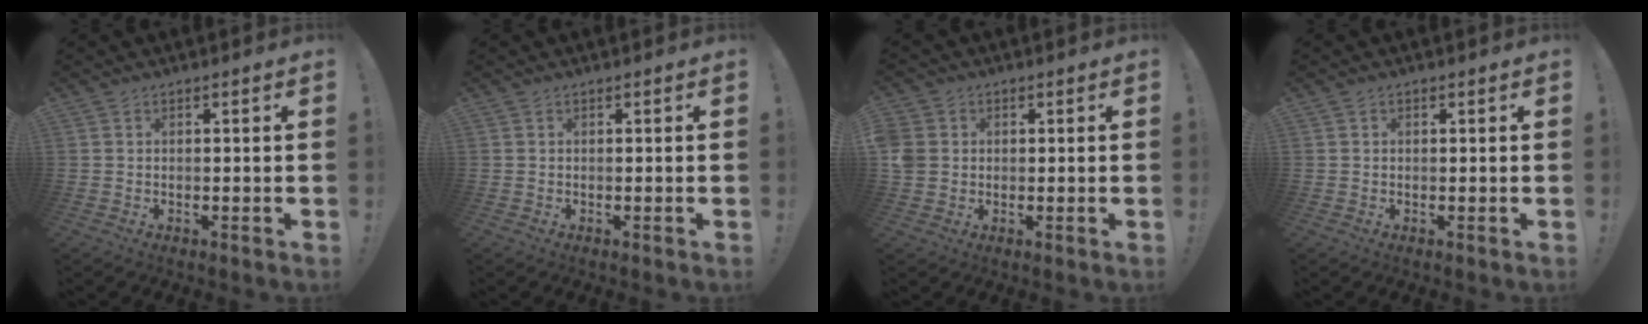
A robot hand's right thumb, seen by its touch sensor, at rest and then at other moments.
{"total": 0.0}
{"total": 4.7, "force": [0.6, 4.3, 1.8], "torque": [-0.052, 0.005, 0.014]}
{"total": 0.0}